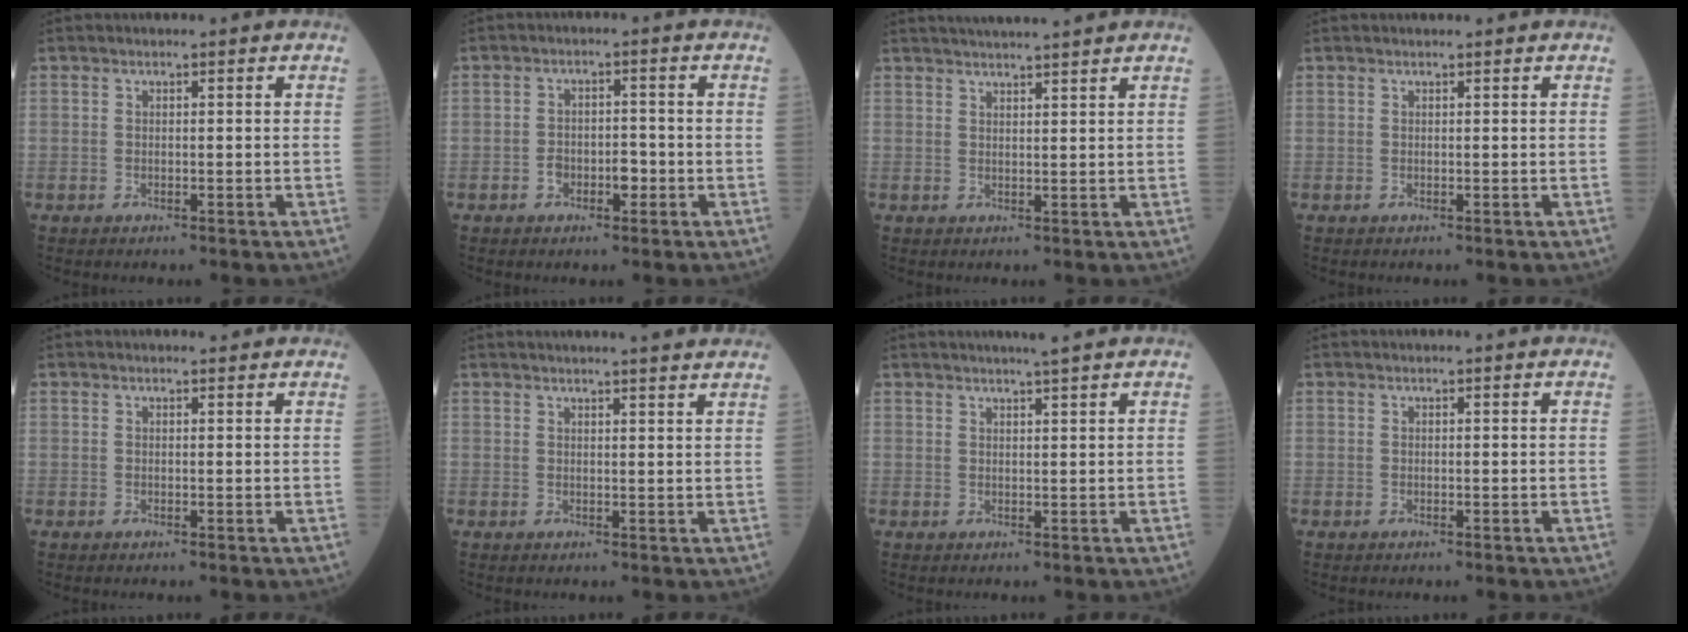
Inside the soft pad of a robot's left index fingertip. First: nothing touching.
{"total": 3.4, "force": [-1.4, 2.0, 2.3], "torque": [-0.038, 0.011, -0.024]}
{"total": 8.2, "force": [7.4, -0.5, 3.5], "torque": [-0.053, 0.024, 0.099]}
{"total": 0.6, "force": [0.5, 0.0, 0.2], "torque": [-0.007, 0.003, 0.010]}
{"total": 1.0, "force": [1.0, 0.2, 0.2], "torque": [-0.012, 0.000, 0.011]}
{"total": 7.7, "force": [7.1, -0.2, 3.2], "torque": [-0.046, 0.011, 0.073]}
{"total": 3.9, "force": [3.3, -0.5, 1.9], "torque": [-0.029, 0.007, 0.046]}
{"total": 0.7, "force": [0.7, 0.0, 0.2], "torque": [-0.004, 0.008, 0.008]}